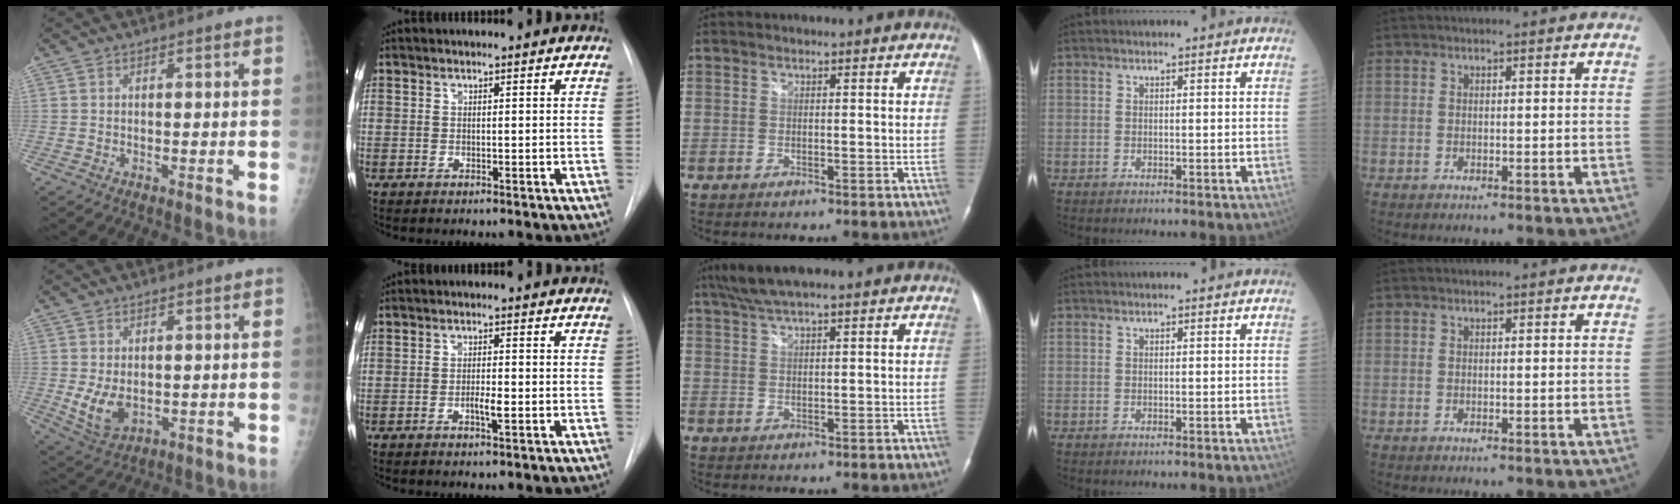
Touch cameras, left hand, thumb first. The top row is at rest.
{"thumb": {"total": 6.0, "force": [-0.3, 3.9, 4.5], "torque": [-0.077, -0.012, 0.011]}, "index": {"total": 2.2, "force": [-0.8, 0.3, 2.0], "torque": [-0.037, -0.001, -0.013]}, "middle": {"total": 6.1, "force": [4.7, 0.7, 3.7], "torque": [-0.075, 0.030, 0.085]}}